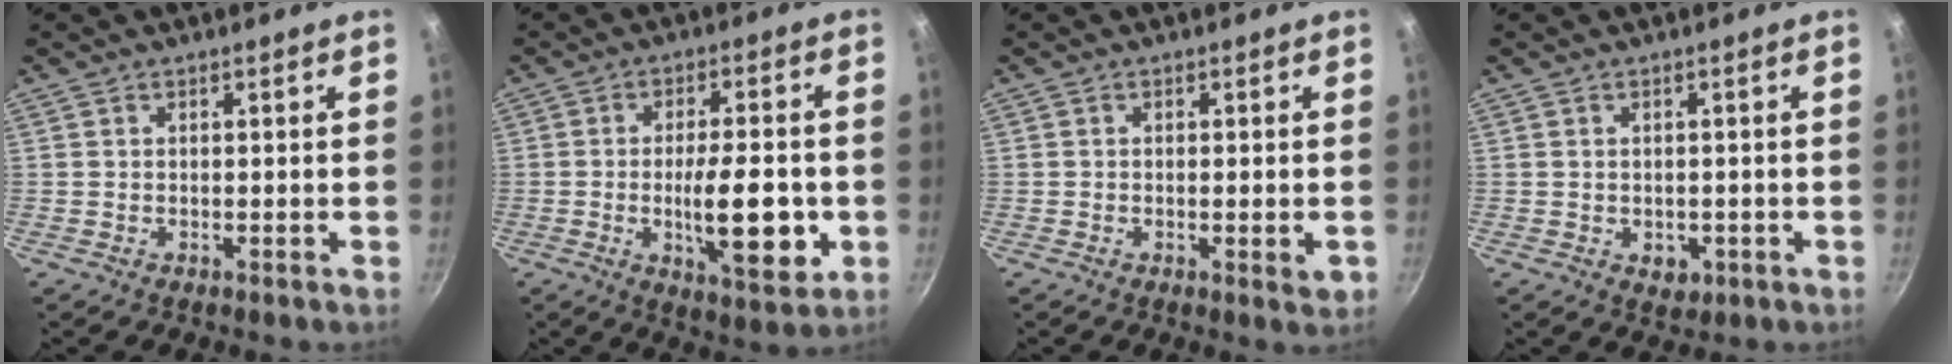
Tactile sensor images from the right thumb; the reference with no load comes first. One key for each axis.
{"total": 13.6, "fx": -2.5, "fy": 4.8, "fz": 12.5, "tx": -0.174, "ty": 0.001, "tz": -0.033}
{"total": 2.8, "fx": -0.7, "fy": 0.7, "fz": 2.6, "tx": -0.040, "ty": -0.006, "tz": -0.011}
{"total": 3.0, "fx": -0.8, "fy": 2.2, "fz": 1.8, "tx": -0.020, "ty": 0.003, "tz": -0.002}